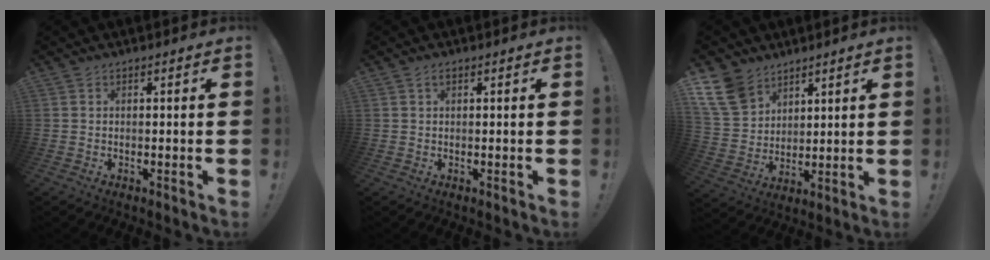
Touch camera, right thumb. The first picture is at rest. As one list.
[{"total": 1.2, "force": [0.6, 0.6, 0.9], "torque": [-0.015, 0.002, 0.009]}, {"total": 13.2, "force": [8.5, 8.8, 4.9], "torque": [-0.092, -0.049, 0.171]}]